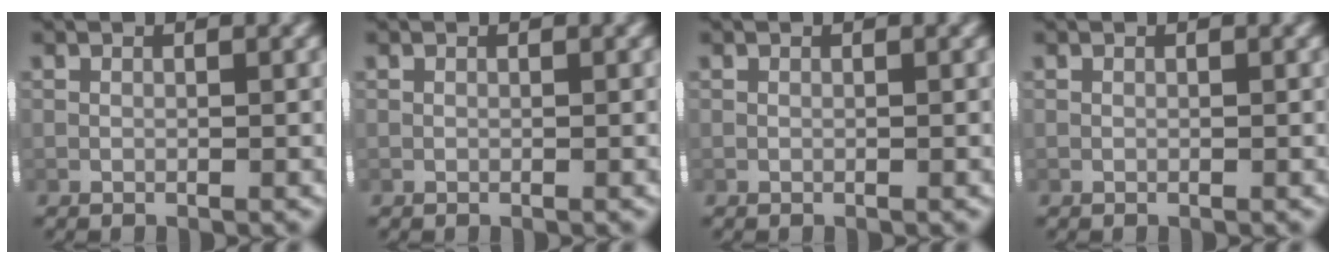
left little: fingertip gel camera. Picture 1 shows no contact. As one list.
[{"total": 0.0}, {"total": 0.0}, {"total": 0.0}]